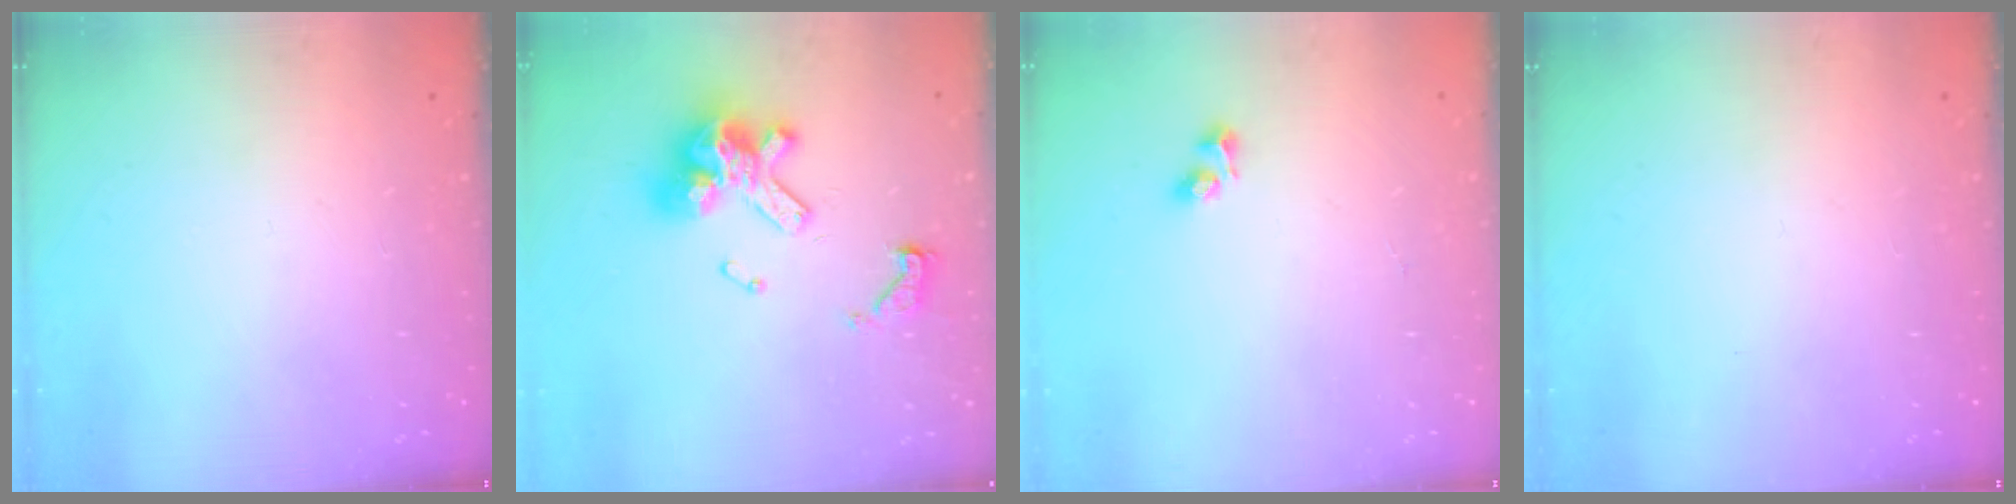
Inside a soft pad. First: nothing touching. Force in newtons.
{"total": 14.3, "press": 14.2, "slide": 1.7}
{"total": 4.6, "press": 4.3, "slide": 1.8}
{"total": 0.0}